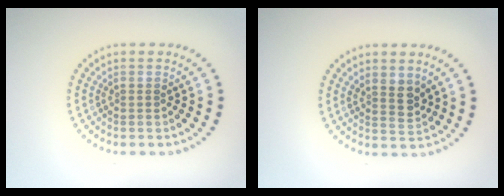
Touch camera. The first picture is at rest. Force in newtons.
{"total": 2.1, "press": 1.8, "slide": 1.1}